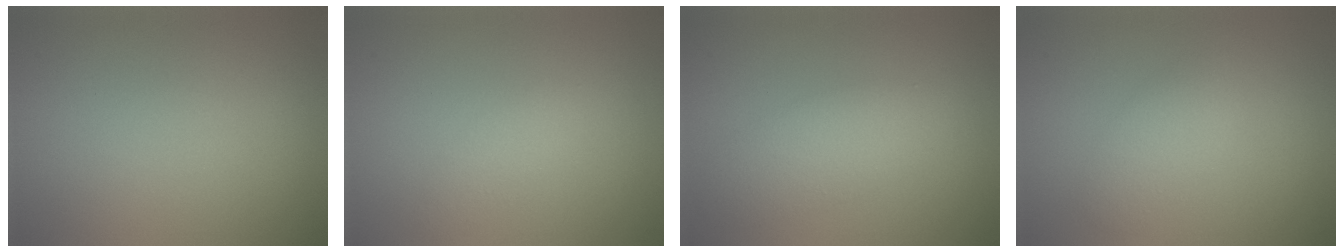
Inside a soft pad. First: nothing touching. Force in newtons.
{"total": 1.4, "press": 1.4, "slide": 0.0}
{"total": 3.2, "press": 3.2, "slide": 0.2}
{"total": 2.1, "press": 2.1, "slide": 0.1}